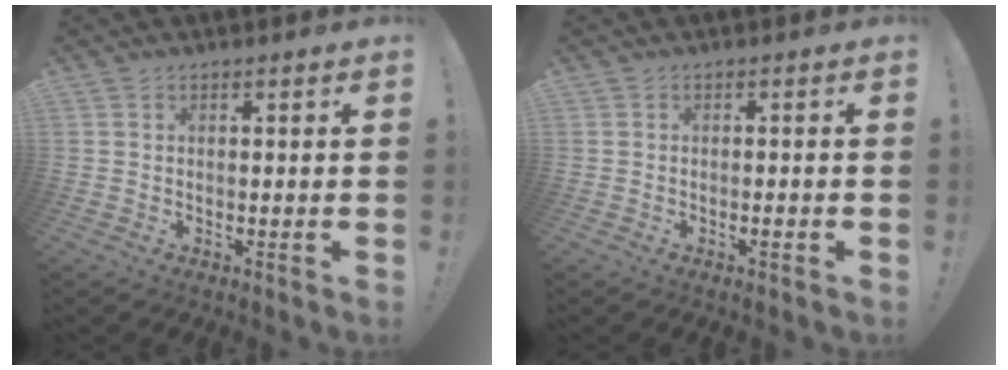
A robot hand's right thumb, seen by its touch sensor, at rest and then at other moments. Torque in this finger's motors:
{"motor_torque": [0.22, -0.06, 0.03, -0.07, 0.02]}